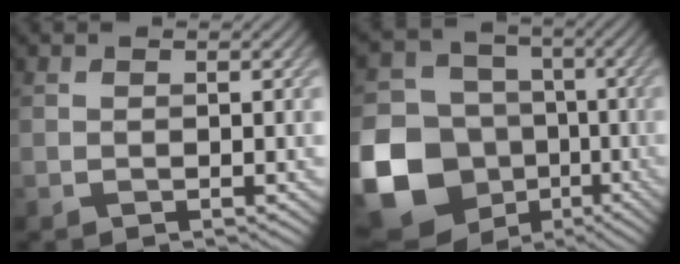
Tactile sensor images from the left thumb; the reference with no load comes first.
{"total": 20.4, "force": [-6.7, 17.7, 7.4], "torque": [-0.224, -0.045, -0.132]}